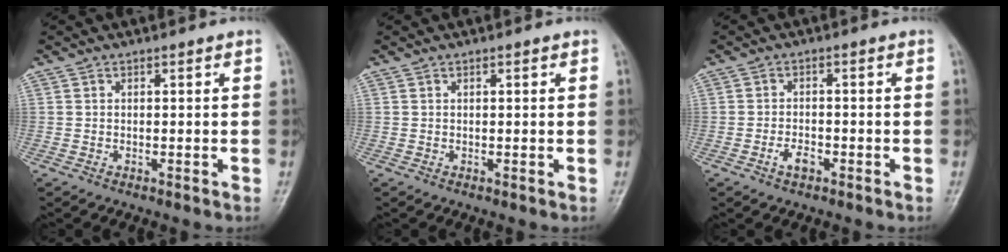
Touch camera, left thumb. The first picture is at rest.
{"total": 0.8, "force": [0.3, 0.2, 0.7], "torque": [-0.011, 0.002, 0.004]}
{"total": 2.9, "force": [-1.6, 1.5, 1.9], "torque": [-0.033, 0.013, -0.028]}